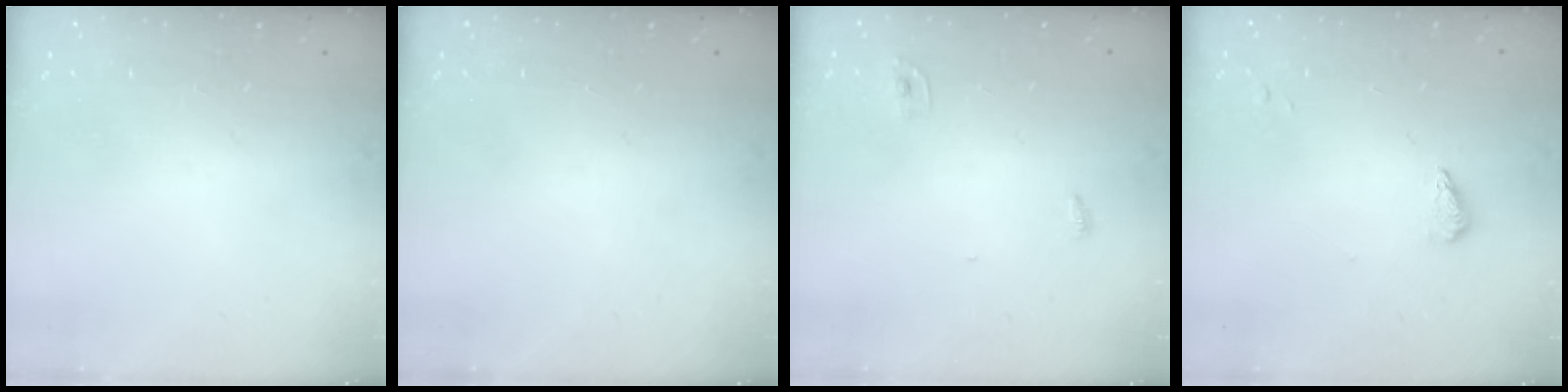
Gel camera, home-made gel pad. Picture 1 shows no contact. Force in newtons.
{"total": 0.0}
{"total": 2.8, "press": 2.8, "slide": 0.1}
{"total": 3.4, "press": 3.4, "slide": 0.5}